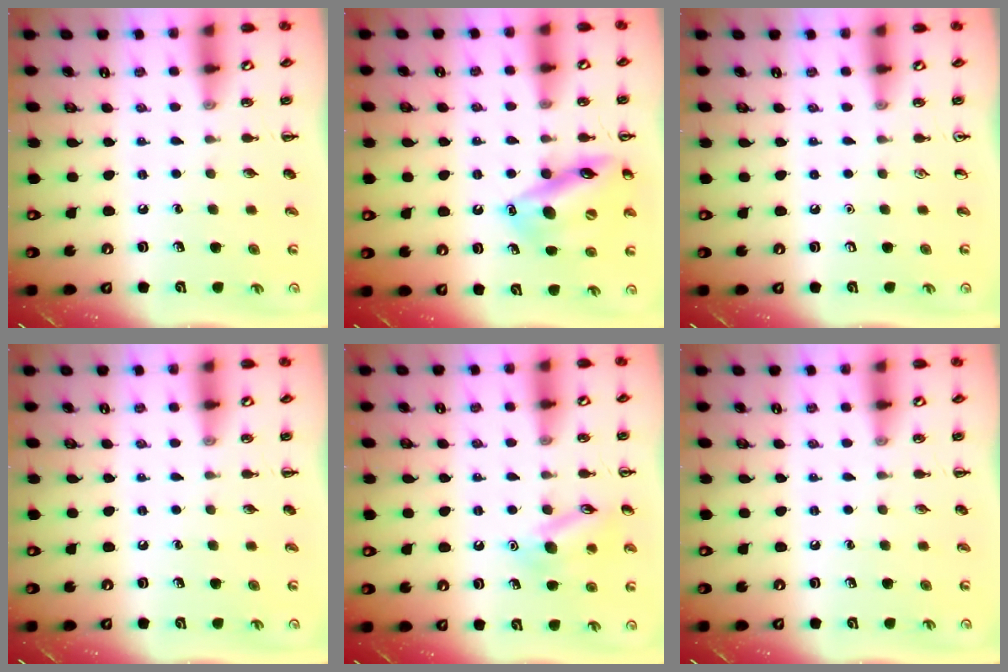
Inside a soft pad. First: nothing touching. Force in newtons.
{"total": 15.5, "press": 15.3, "slide": 2.5}
{"total": 0.0}
{"total": 0.0}
{"total": 12.1, "press": 12.1, "slide": 1.0}
{"total": 0.0}